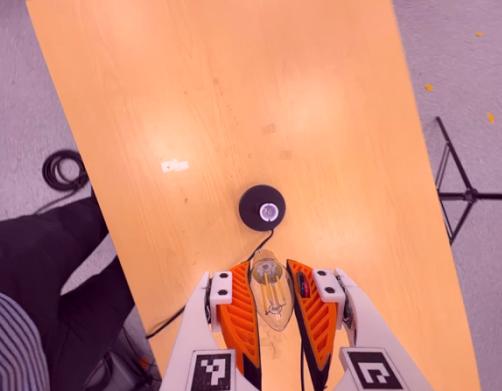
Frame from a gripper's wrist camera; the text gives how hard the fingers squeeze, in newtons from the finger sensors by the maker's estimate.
{"total": 21.7, "left": 24.0, "right": 19.4}